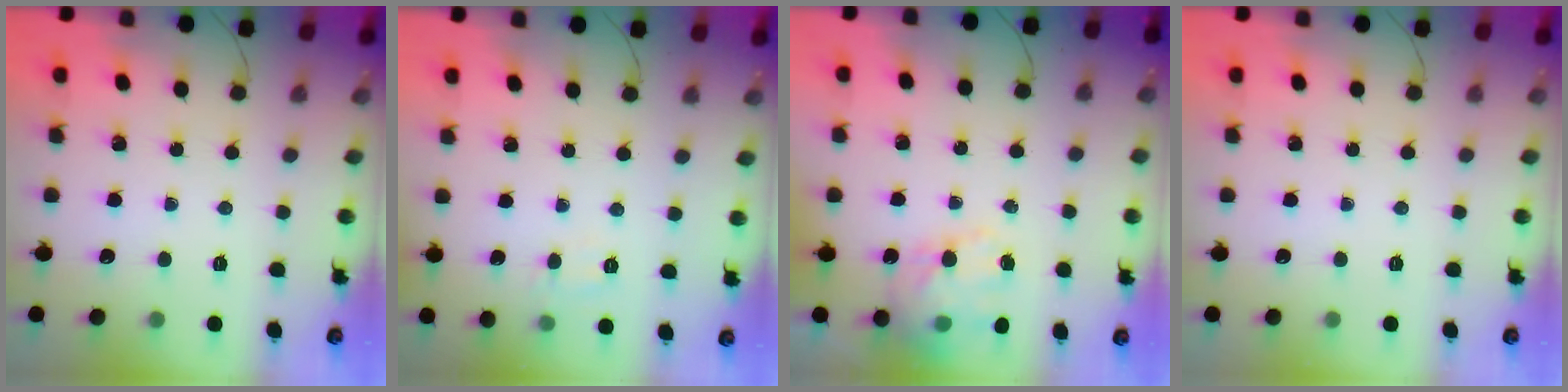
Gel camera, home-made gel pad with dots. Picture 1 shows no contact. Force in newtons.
{"total": 5.5, "press": 5.4, "slide": 1.0}
{"total": 15.7, "press": 15.2, "slide": 4.0}
{"total": 0.0}